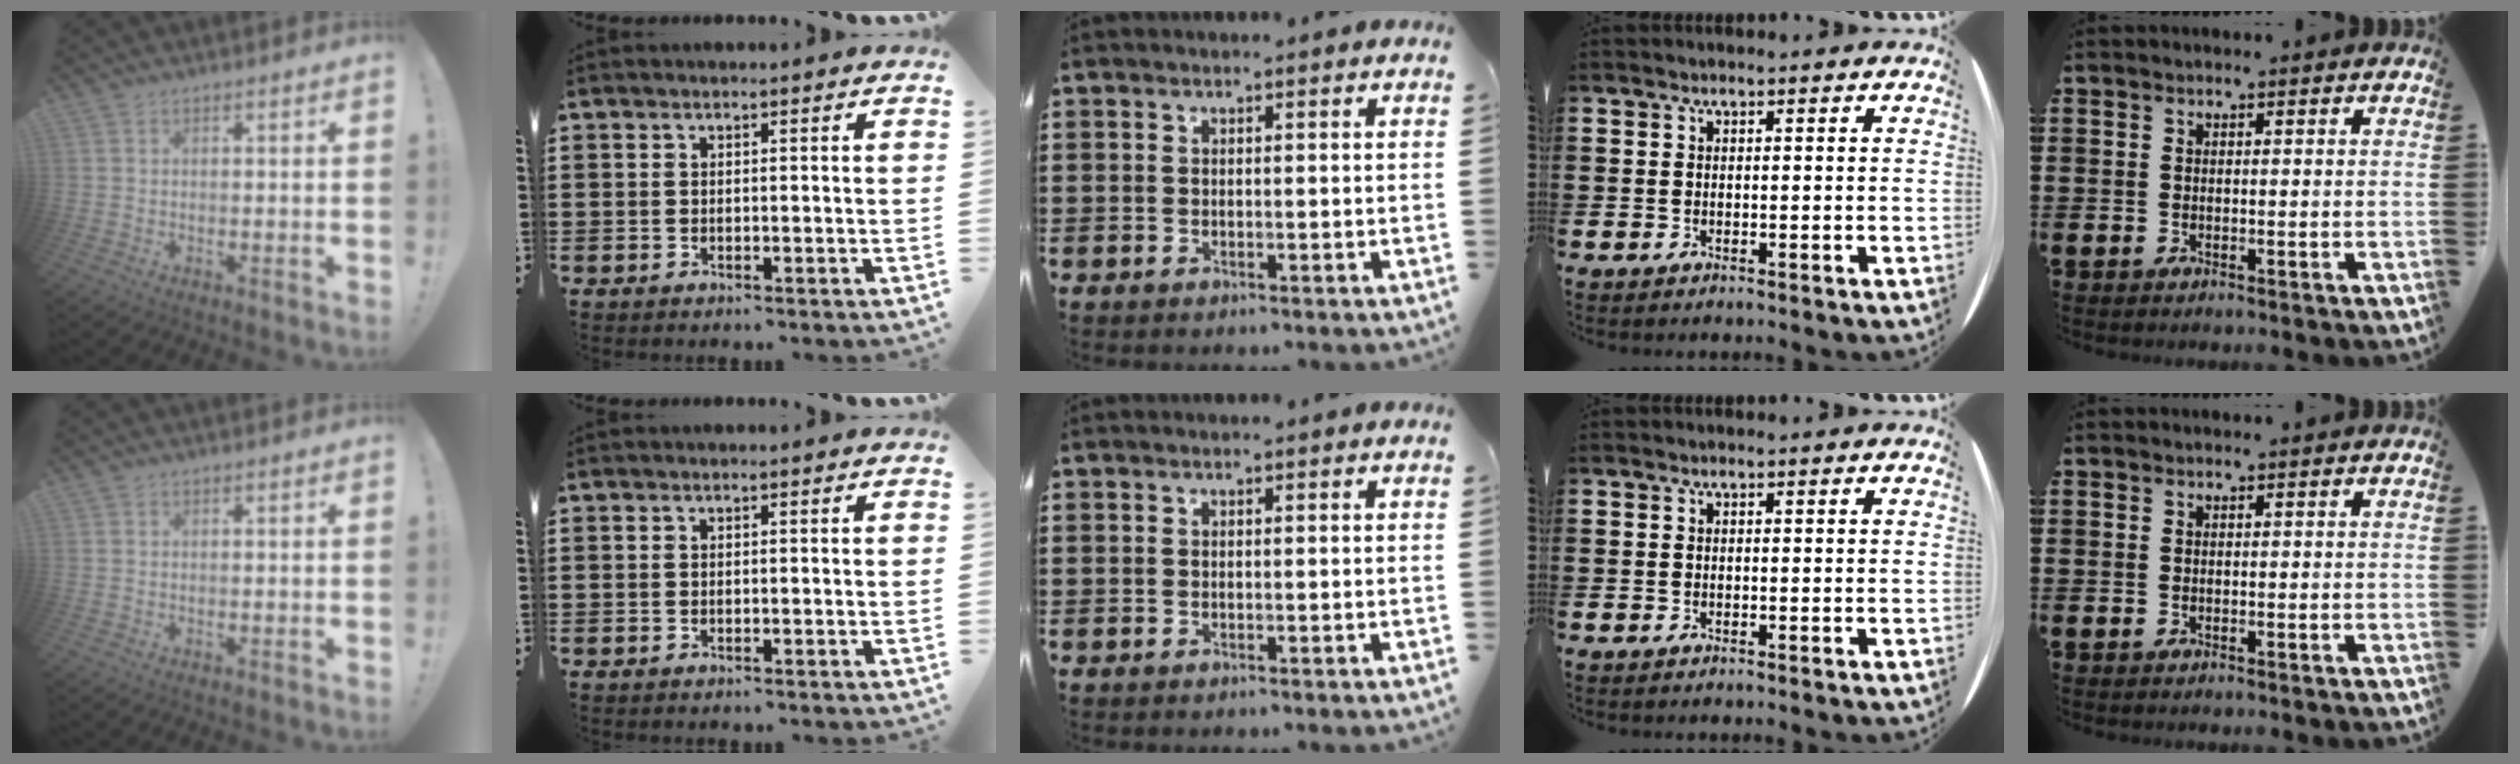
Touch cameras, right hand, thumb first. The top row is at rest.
{}